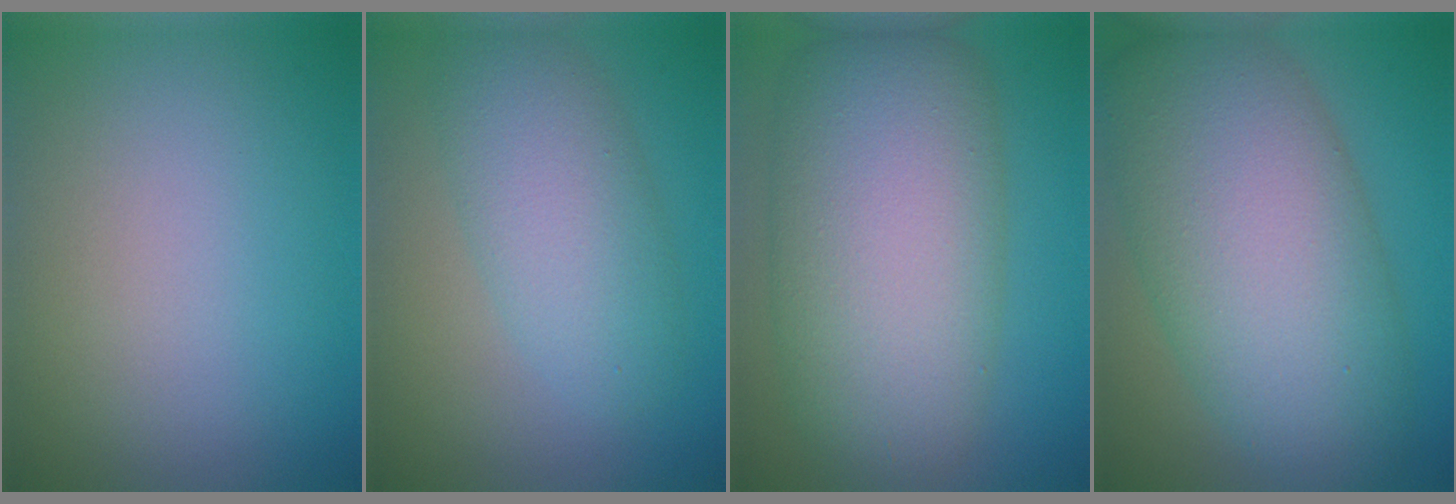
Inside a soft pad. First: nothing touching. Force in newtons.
{"total": 5.1, "press": 5.1, "slide": 0.2}
{"total": 12.0, "press": 12.0, "slide": 0.2}
{"total": 12.2, "press": 12.2, "slide": 0.4}